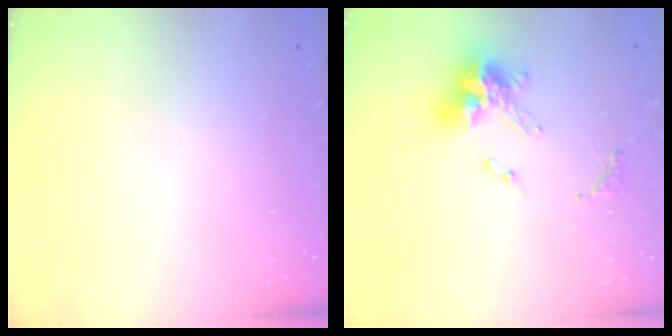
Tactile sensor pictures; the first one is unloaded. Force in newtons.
{"total": 12.8, "press": 12.7, "slide": 1.4}